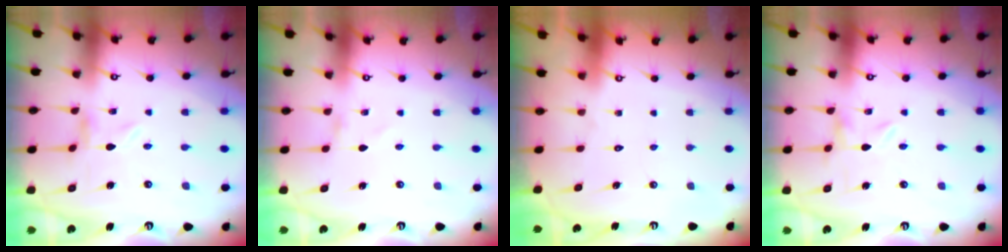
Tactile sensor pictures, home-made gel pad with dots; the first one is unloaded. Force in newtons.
{"total": 0.0}
{"total": 1.7, "press": 1.7, "slide": 0.1}
{"total": 0.0}